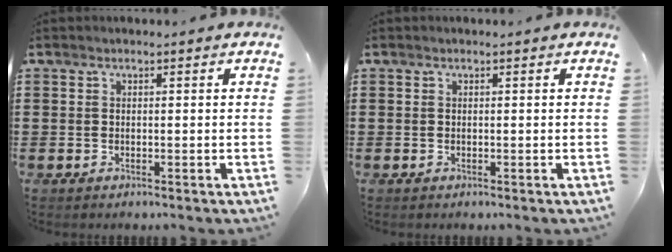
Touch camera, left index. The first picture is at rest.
{"total": 0.0}